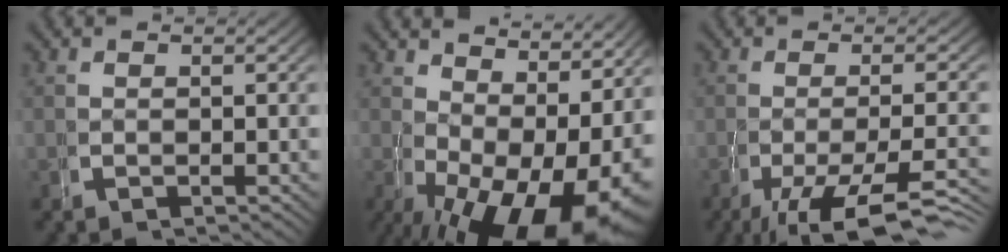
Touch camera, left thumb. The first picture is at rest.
{"total": 11.5, "force": [-1.9, 6.9, 9.0], "torque": [-0.129, -0.058, 0.007]}
{"total": 8.5, "force": [-4.8, 3.4, 6.1], "torque": [-0.095, -0.026, -0.053]}